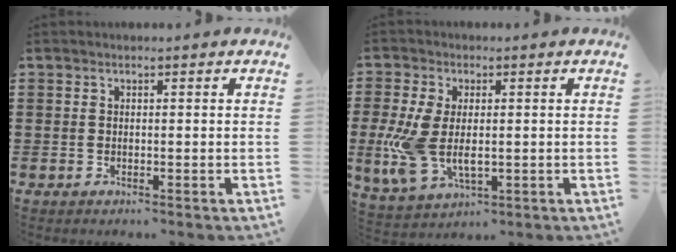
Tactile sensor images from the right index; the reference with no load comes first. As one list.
[{"total": 8.2, "force": [-0.7, 4.7, 6.7], "torque": [-0.168, -0.007, -0.016]}]